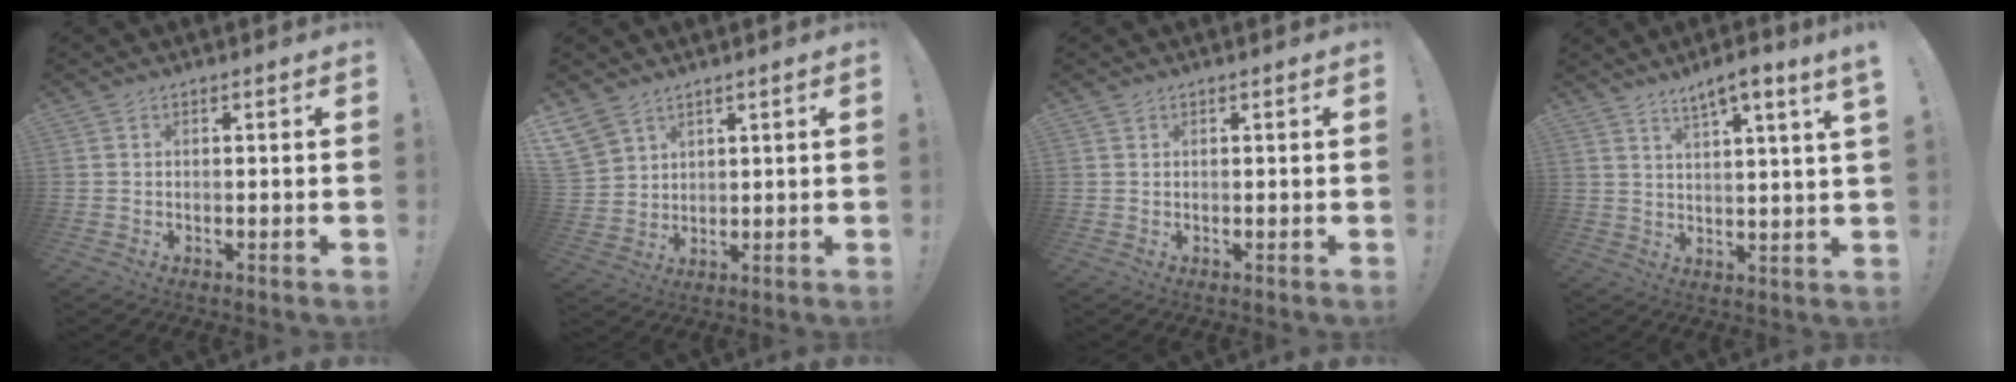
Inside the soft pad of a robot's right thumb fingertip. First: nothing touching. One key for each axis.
{"total": 7.4, "fx": 5.5, "fy": 4.4, "fz": 2.1, "tx": -0.038, "ty": -0.032, "tz": 0.113}
{"total": 0.8, "fx": 0.6, "fy": 0.5, "fz": 0.1, "tx": 0.005, "ty": -0.003, "tz": 0.010}
{"total": 6.6, "fx": 4.4, "fy": -0.7, "fz": 4.9, "tx": -0.073, "ty": -0.028, "tz": 0.068}